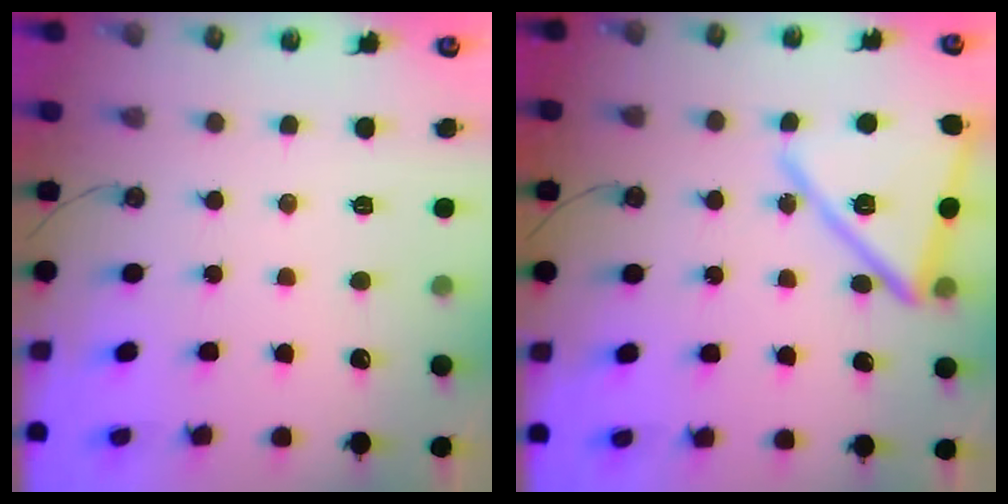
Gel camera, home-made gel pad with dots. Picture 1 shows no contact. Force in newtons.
{"total": 17.9, "press": 17.9, "slide": 1.4}